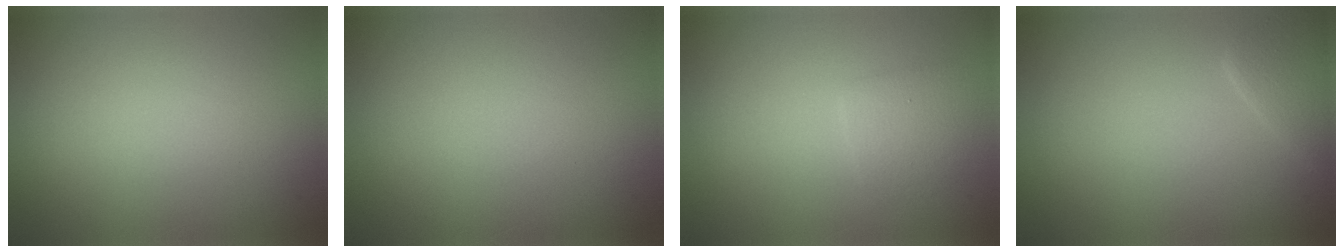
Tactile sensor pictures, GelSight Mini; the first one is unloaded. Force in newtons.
{"total": 0.0}
{"total": 1.6, "press": 1.6, "slide": 0.1}
{"total": 2.2, "press": 2.1, "slide": 0.2}